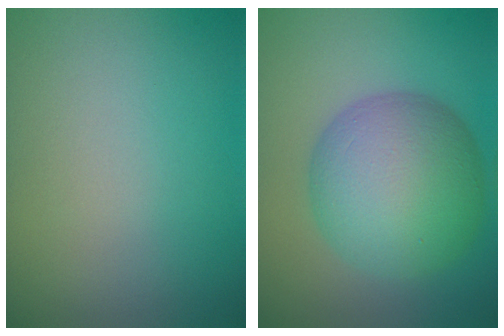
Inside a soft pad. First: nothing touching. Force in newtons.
{"total": 9.7, "press": 9.7, "slide": 0.1}